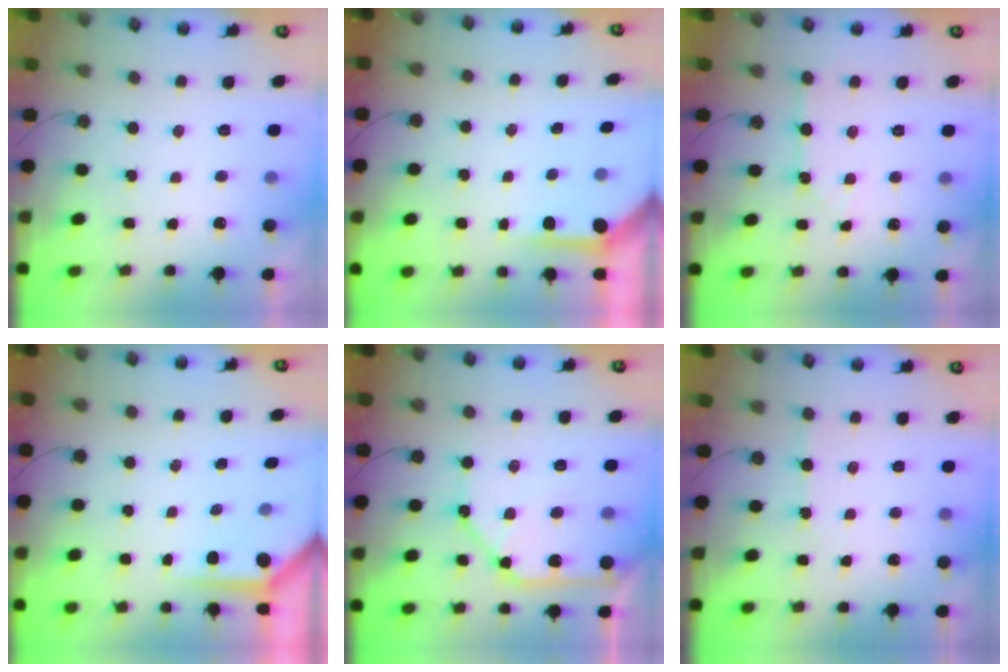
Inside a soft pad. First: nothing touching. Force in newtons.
{"total": 3.9, "press": 3.9, "slide": 0.4}
{"total": 2.9, "press": 2.9, "slide": 0.5}
{"total": 3.9, "press": 3.9, "slide": 0.2}
{"total": 14.7, "press": 14.6, "slide": 1.6}
{"total": 3.2, "press": 3.2, "slide": 0.5}